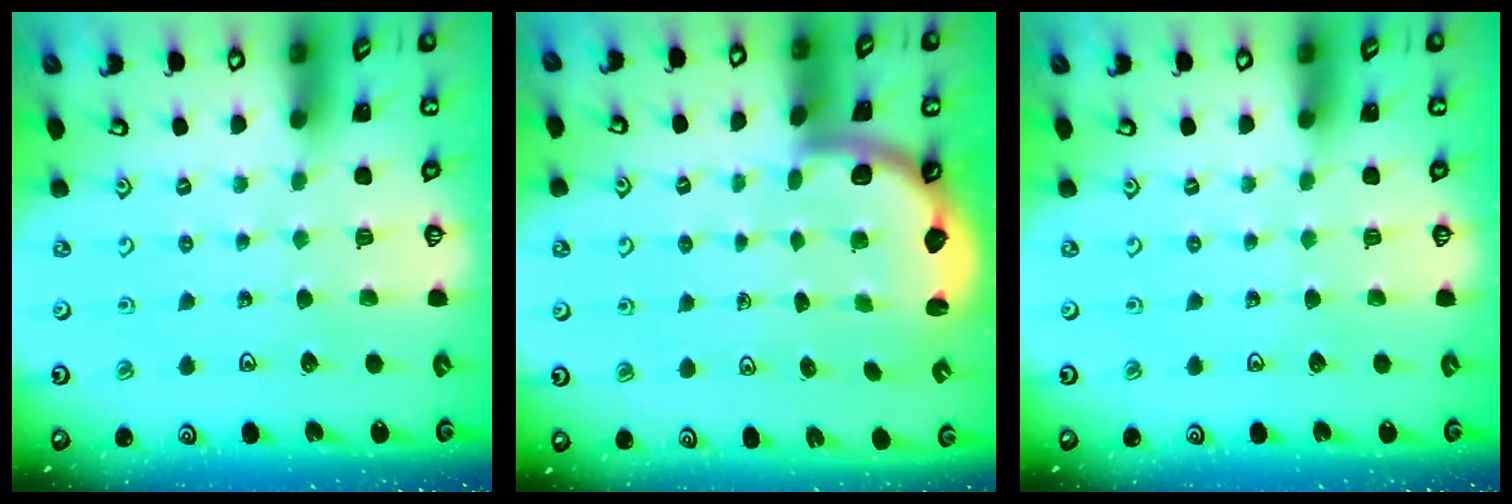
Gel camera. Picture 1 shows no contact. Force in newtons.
{"total": 2.5, "press": 2.2, "slide": 1.2}
{"total": 0.0}